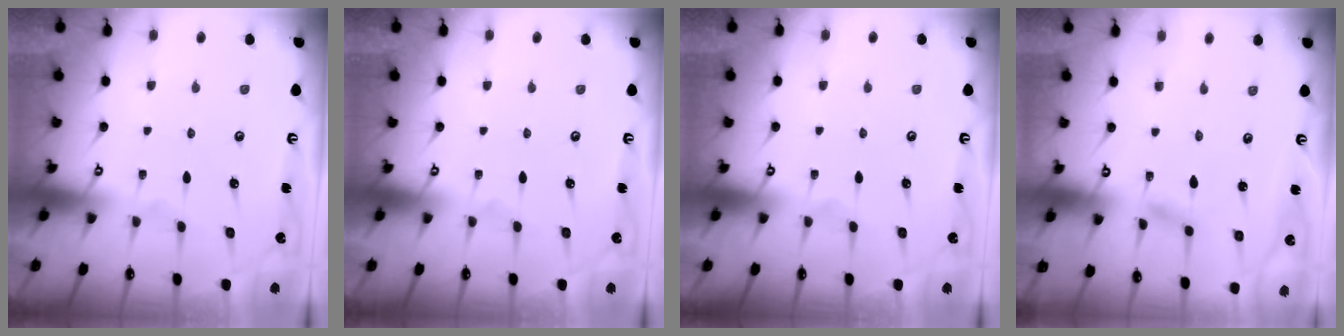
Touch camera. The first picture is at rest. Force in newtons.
{"total": 0.0}
{"total": 0.0}
{"total": 1.1, "press": 1.1, "slide": 0.1}